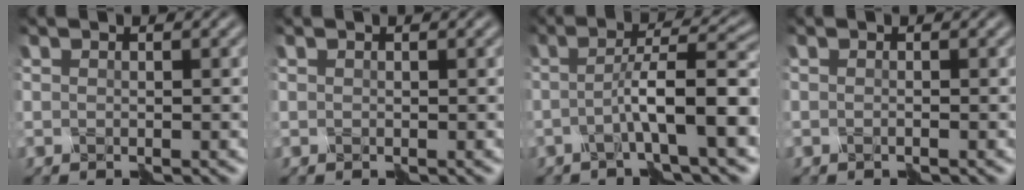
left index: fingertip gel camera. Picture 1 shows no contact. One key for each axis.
{"total": 0.0}
{"total": 7.4, "fx": -1.9, "fy": 1.4, "fz": 7.0, "tx": -0.103, "ty": 0.016, "tz": -0.041}
{"total": 0.6, "fx": -0.5, "fy": 0.1, "fz": 0.4, "tx": -0.003, "ty": -0.006, "tz": -0.008}